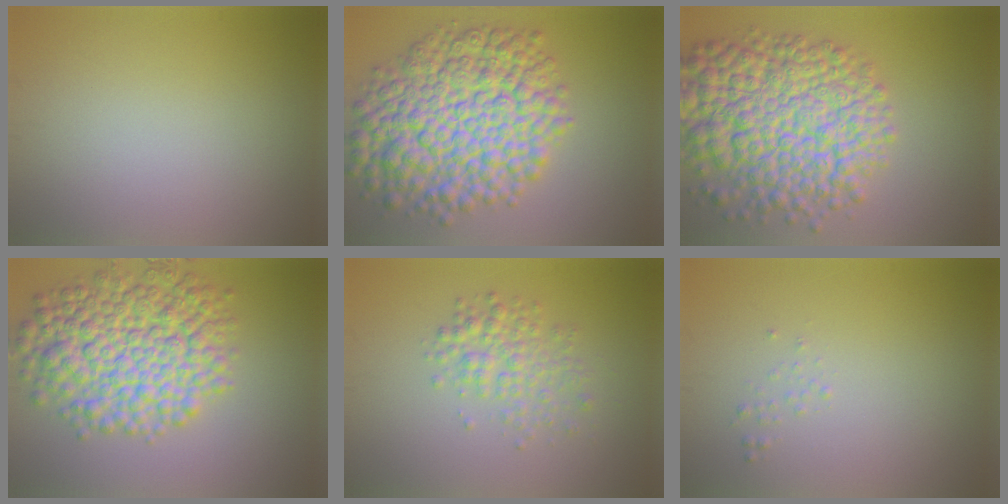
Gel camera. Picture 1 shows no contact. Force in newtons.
{"total": 12.3, "press": 12.3, "slide": 0.3}
{"total": 12.4, "press": 12.4, "slide": 0.4}
{"total": 9.8, "press": 9.8, "slide": 0.2}
{"total": 3.2, "press": 3.2, "slide": 0.0}
{"total": 0.6, "press": 0.6, "slide": 0.1}